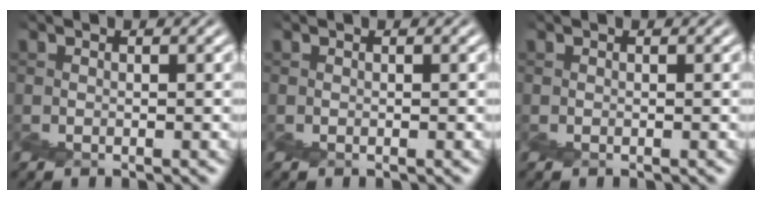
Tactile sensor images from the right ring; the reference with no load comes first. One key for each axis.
{"total": 0.0}
{"total": 0.0}